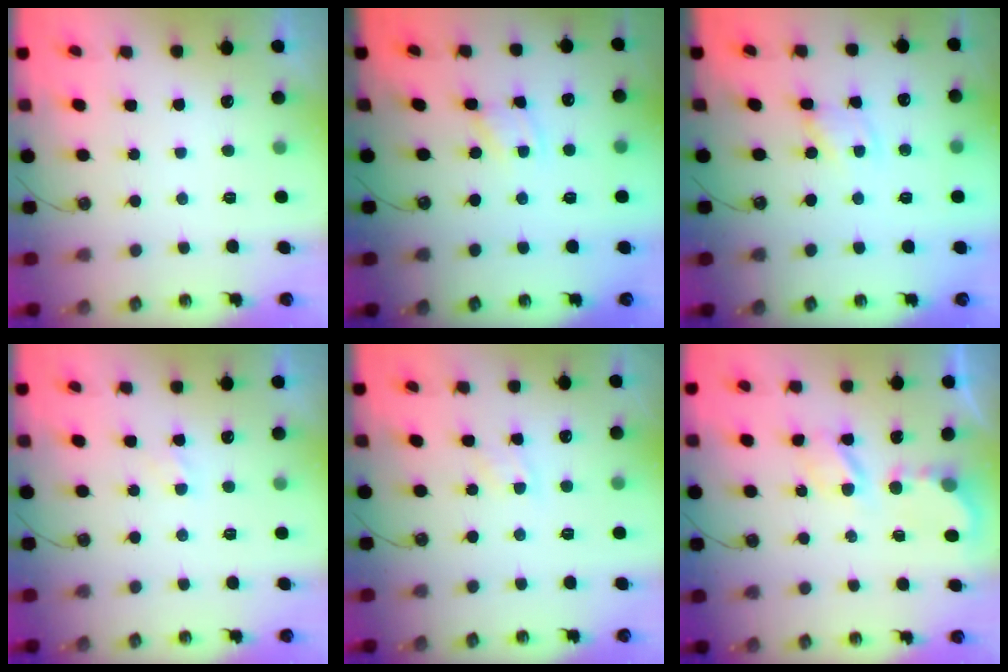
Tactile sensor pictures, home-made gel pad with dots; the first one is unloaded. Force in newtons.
{"total": 1.2, "press": 1.2, "slide": 0.2}
{"total": 1.8, "press": 1.8, "slide": 0.1}
{"total": 2.7, "press": 2.6, "slide": 0.4}
{"total": 5.2, "press": 5.1, "slide": 0.5}
{"total": 5.7, "press": 5.7, "slide": 0.3}